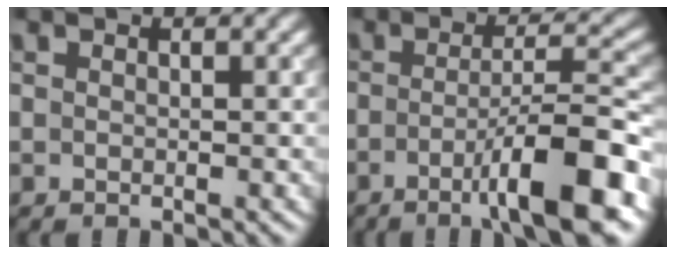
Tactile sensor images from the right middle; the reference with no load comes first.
{"total": 8.3, "force": [-3.6, 1.4, 7.3], "torque": [-0.104, 0.011, -0.062]}